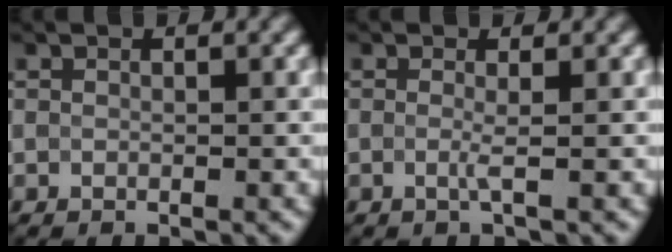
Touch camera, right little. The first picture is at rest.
{"total": 0.5, "force": [-0.4, 0.0, 0.4], "torque": [-0.012, -0.003, -0.011]}